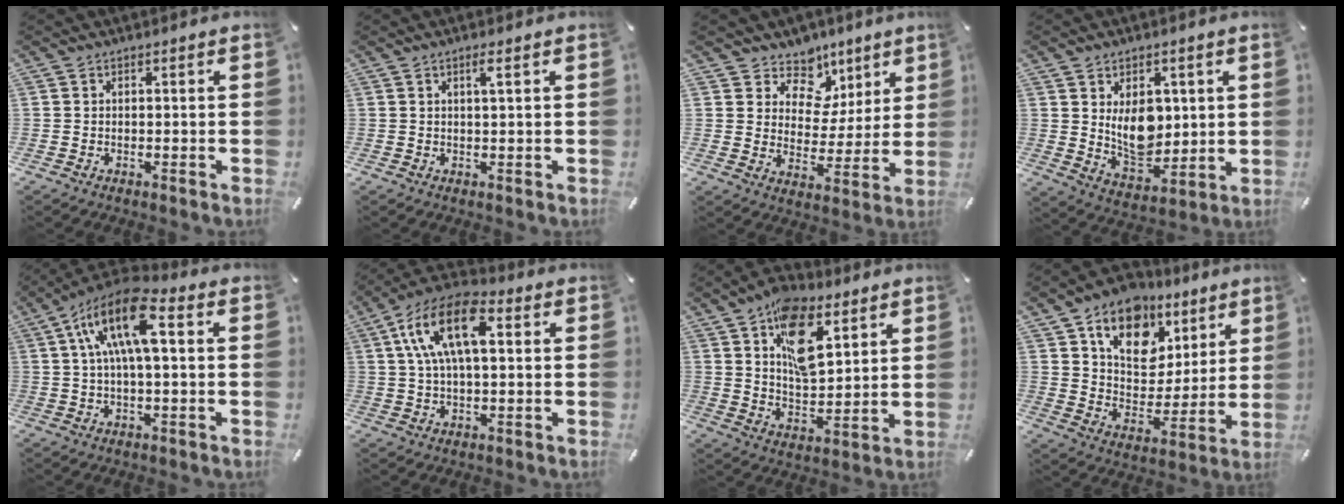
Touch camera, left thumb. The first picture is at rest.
{"total": 2.2, "force": [0.9, 0.1, 2.0], "torque": [-0.041, 0.000, 0.013]}
{"total": 9.5, "force": [5.7, 7.3, 2.0], "torque": [-0.034, -0.054, 0.107]}
{"total": 10.6, "force": [2.5, 7.5, 7.0], "torque": [-0.111, -0.010, 0.049]}
{"total": 15.4, "force": [3.8, 6.2, 13.6], "torque": [-0.273, -0.007, 0.062]}
{"total": 14.3, "force": [4.1, 7.2, 11.7], "torque": [-0.240, 0.005, 0.071]}
{"total": 15.0, "force": [7.1, 8.6, 10.1], "torque": [-0.152, -0.019, 0.126]}
{"total": 15.2, "force": [9.1, 10.7, 5.7], "torque": [-0.088, -0.056, 0.166]}